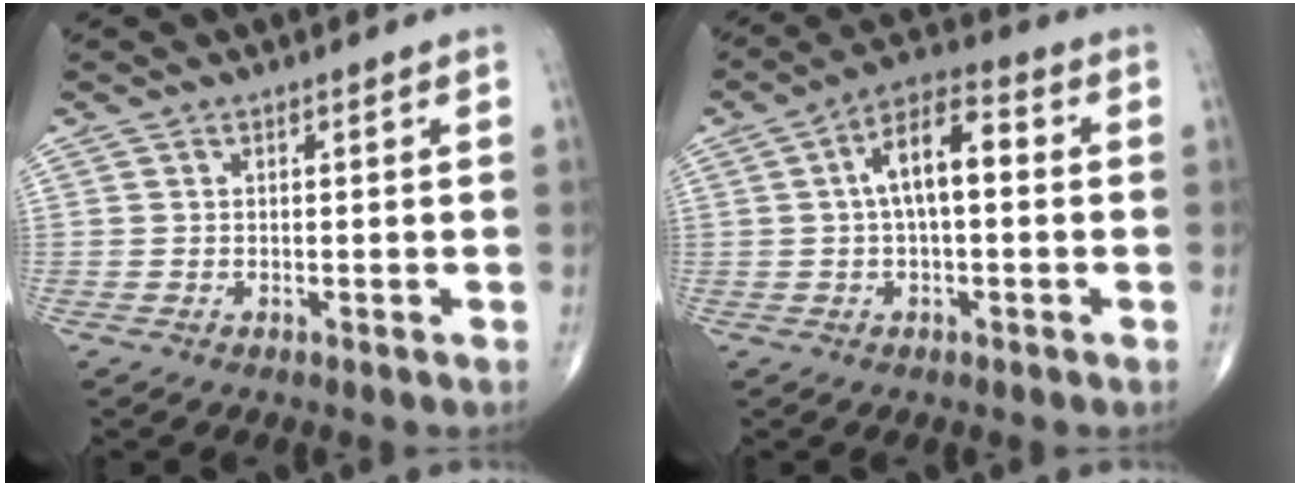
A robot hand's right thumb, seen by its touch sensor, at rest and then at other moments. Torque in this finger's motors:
{"motor_torque": [1.54, 2.83, 0.49, -0.05, 0.05]}